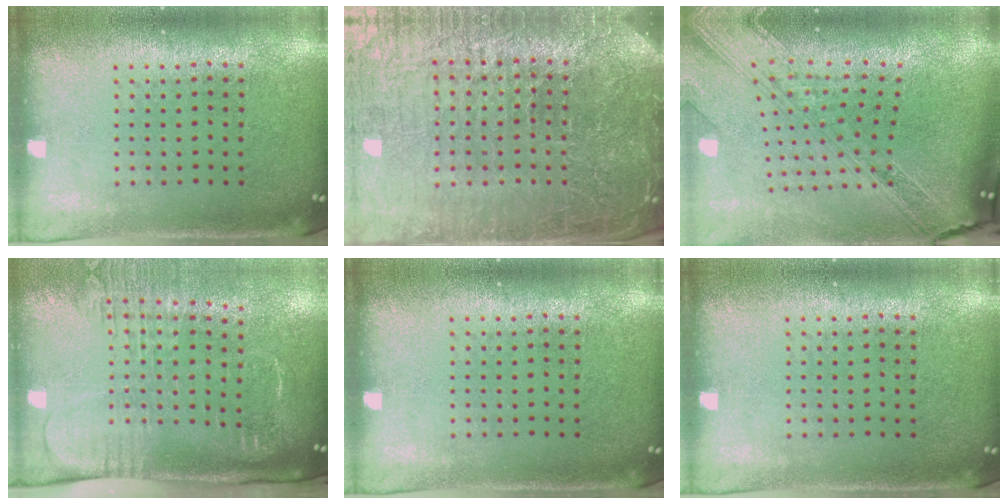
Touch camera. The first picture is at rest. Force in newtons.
{"total": 6.4, "press": 5.7, "slide": 3.0}
{"total": 4.0, "press": 2.9, "slide": 2.7}
{"total": 2.7, "press": 2.0, "slide": 1.7}
{"total": 0.0}
{"total": 0.0}